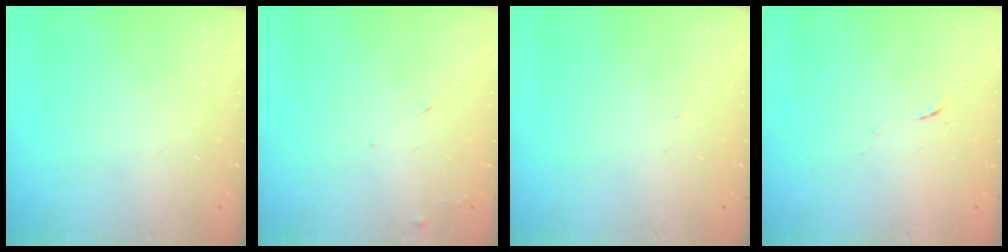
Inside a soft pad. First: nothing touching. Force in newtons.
{"total": 5.5, "press": 5.5, "slide": 0.8}
{"total": 2.9, "press": 2.9, "slide": 0.7}
{"total": 5.2, "press": 5.1, "slide": 1.2}